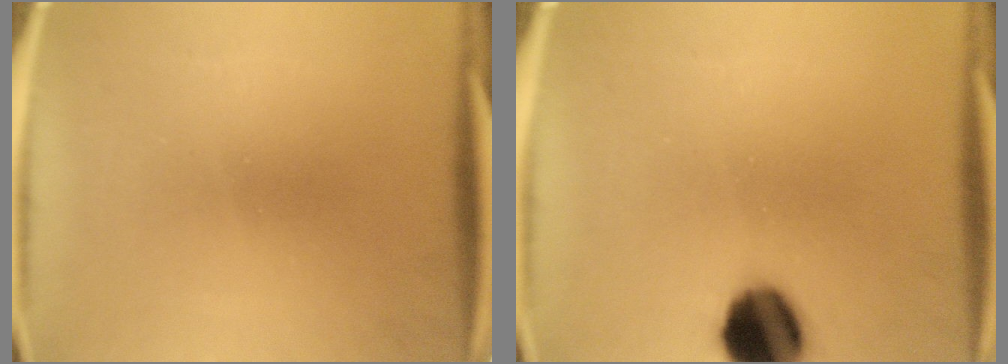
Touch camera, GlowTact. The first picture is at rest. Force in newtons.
{"total": 12.5}